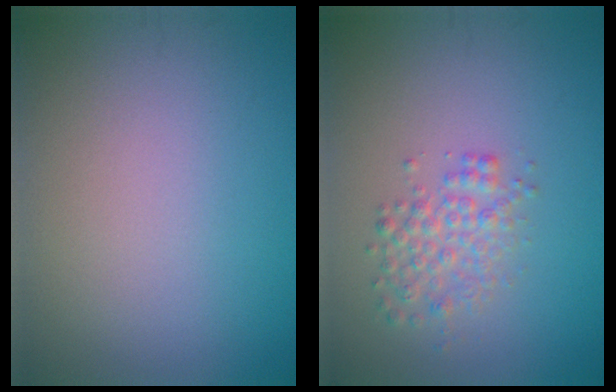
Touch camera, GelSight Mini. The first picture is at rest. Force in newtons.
{"total": 2.6, "press": 2.6, "slide": 0.1}